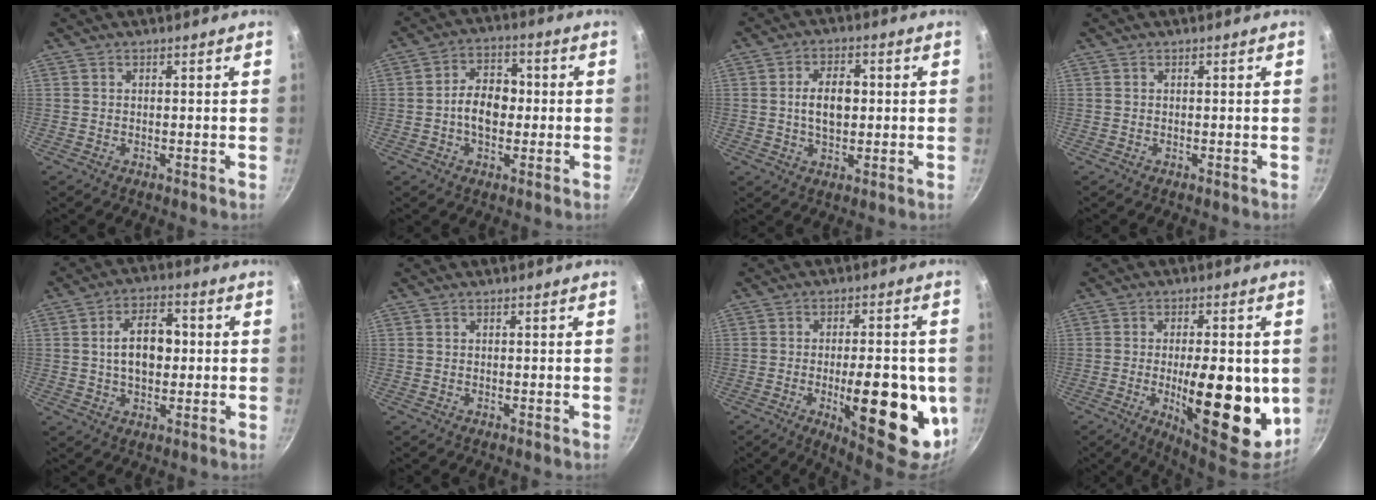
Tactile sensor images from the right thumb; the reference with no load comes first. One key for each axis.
{"total": 8.5, "fx": -0.6, "fy": 5.9, "fz": 6.1, "tx": -0.069, "ty": 0.021, "tz": -0.018}
{"total": 7.4, "fx": 0.5, "fy": 4.4, "fz": 6.0, "tx": -0.085, "ty": 0.008, "tz": 0.004}
{"total": 0.0}
{"total": 10.0, "fx": 0.6, "fy": 6.2, "fz": 7.9, "tx": -0.102, "ty": 0.015, "tz": 0.004}
{"total": 0.0}
{"total": 21.2, "fx": -4.2, "fy": 8.2, "fz": 19.1, "tx": -0.224, "ty": -0.007, "tz": -0.048}
{"total": 18.4, "fx": -2.5, "fy": 7.2, "fz": 16.8, "tx": -0.223, "ty": -0.007, "tz": -0.027}